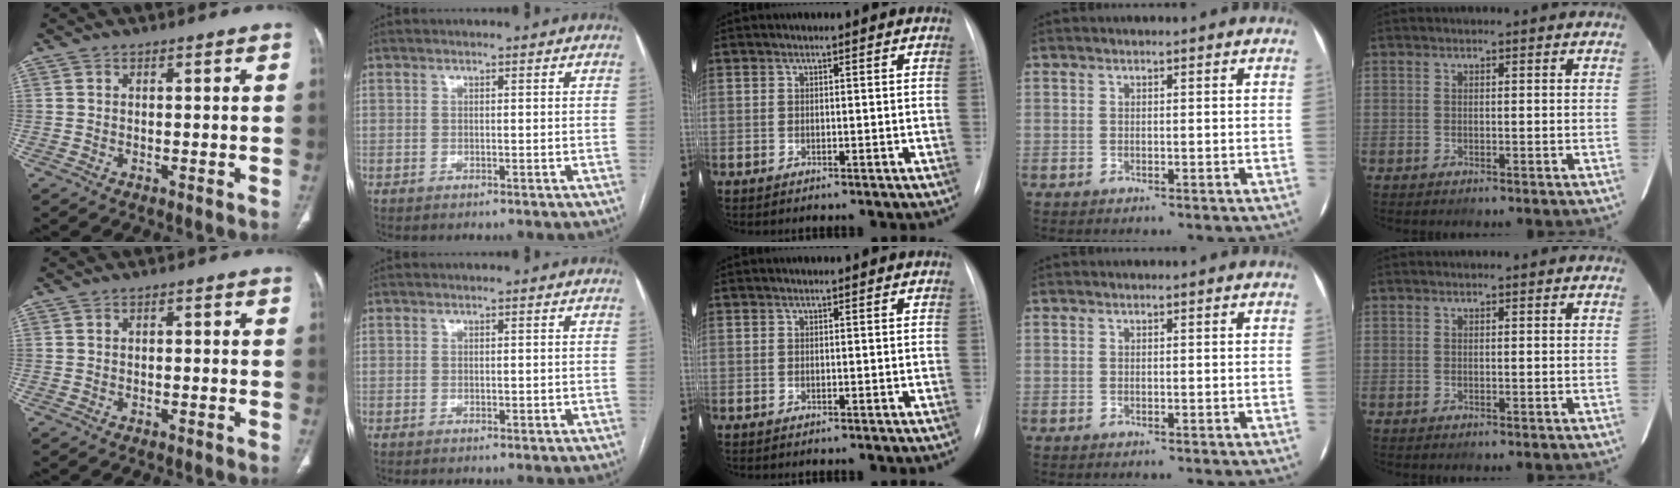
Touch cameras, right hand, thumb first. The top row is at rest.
{"thumb": {"total": 0.9, "force": [0.1, 0.5, 0.7], "torque": [-0.012, 0.004, 0.001]}, "index": {"total": 0.9, "force": [-0.1, 0.5, 0.8], "torque": [-0.012, 0.000, 0.002]}}